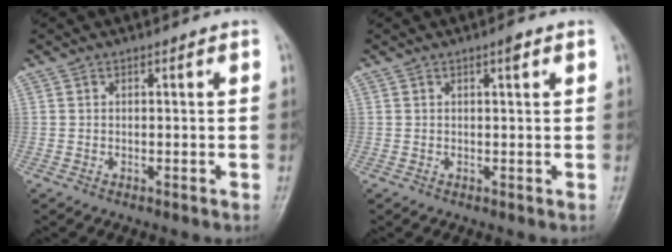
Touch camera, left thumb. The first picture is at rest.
{"total": 1.5, "force": [0.8, 0.3, 1.3], "torque": [-0.020, 0.000, 0.010]}